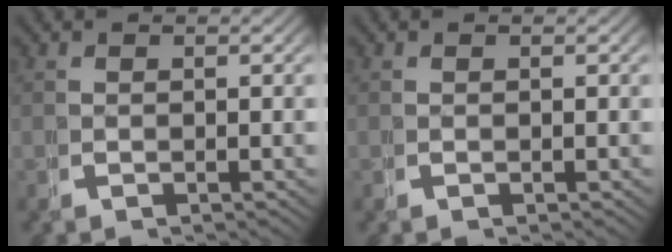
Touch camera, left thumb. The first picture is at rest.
{"total": 0.0}